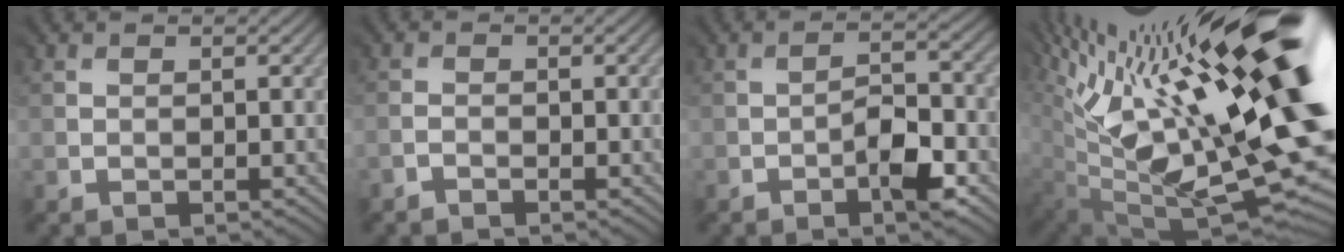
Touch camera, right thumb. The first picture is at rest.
{"total": 1.1, "force": [-1.1, -0.3, -0.2], "torque": [-0.002, 0.001, -0.024]}
{"total": 5.1, "force": [-2.8, 1.2, 4.0], "torque": [-0.072, 0.003, -0.049]}
{"total": 20.9, "force": [7.4, 6.1, 18.5], "torque": [-0.279, 0.017, 0.130]}